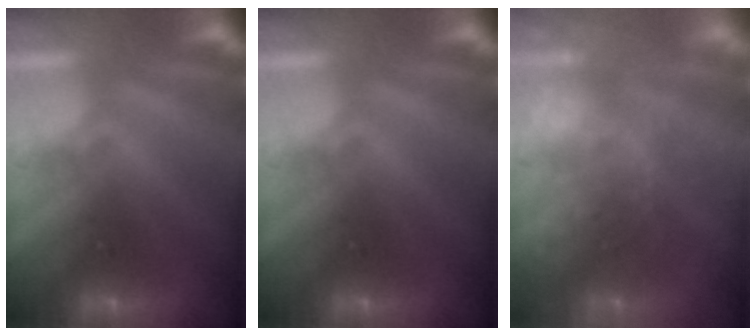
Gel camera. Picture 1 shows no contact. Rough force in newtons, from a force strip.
{"total": 0.0}
{"total": 9.1}